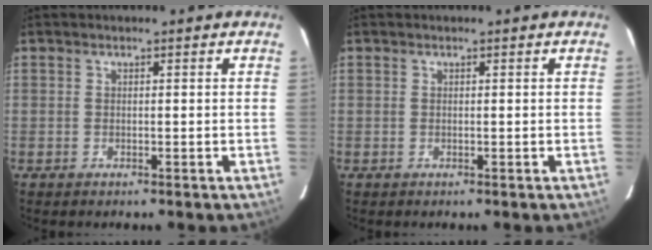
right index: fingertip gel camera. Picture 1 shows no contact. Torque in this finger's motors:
{"motor_torque": [0.00, 0.00, 0.00, 0.01]}